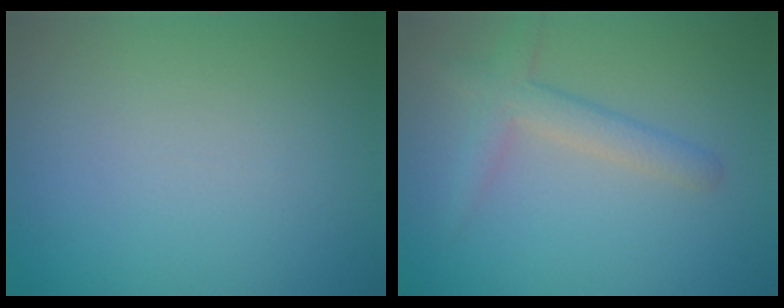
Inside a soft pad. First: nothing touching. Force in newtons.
{"total": 2.7, "press": 2.7, "slide": 0.1}